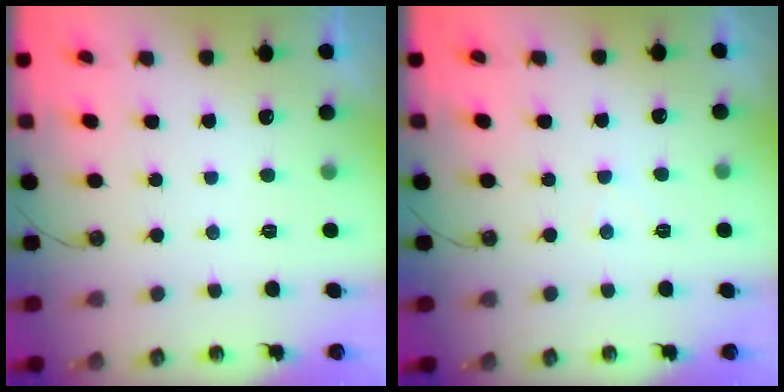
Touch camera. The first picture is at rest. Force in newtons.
{"total": 3.8, "press": 3.7, "slide": 0.5}